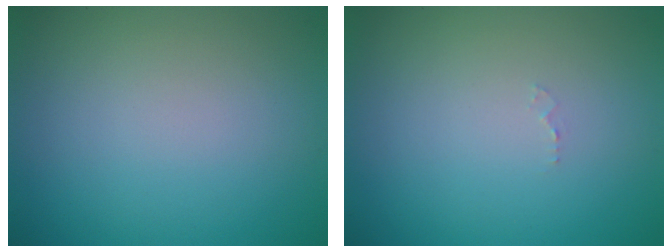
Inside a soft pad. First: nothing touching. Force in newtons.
{"total": 0.5, "press": 0.5, "slide": 0.1}